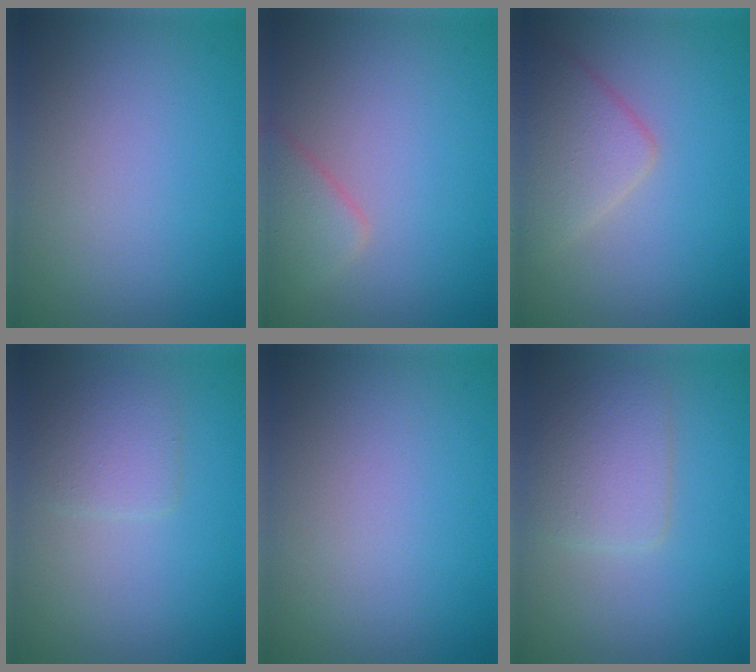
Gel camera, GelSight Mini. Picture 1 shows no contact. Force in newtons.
{"total": 2.3, "press": 2.3, "slide": 0.1}
{"total": 3.8, "press": 3.8, "slide": 0.1}
{"total": 2.2, "press": 2.2, "slide": 0.1}
{"total": 0.0}
{"total": 3.3, "press": 3.3, "slide": 0.1}